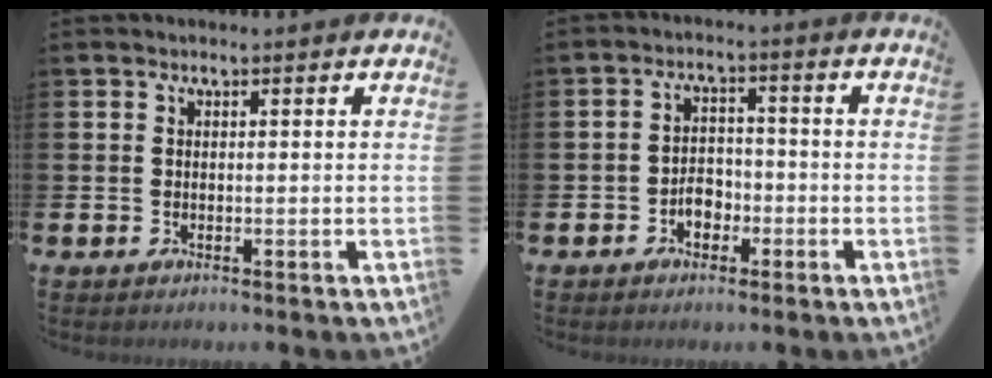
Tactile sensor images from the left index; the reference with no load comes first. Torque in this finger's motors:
{"motor_torque": [0.06, 0.15, 0.13, 0.04]}